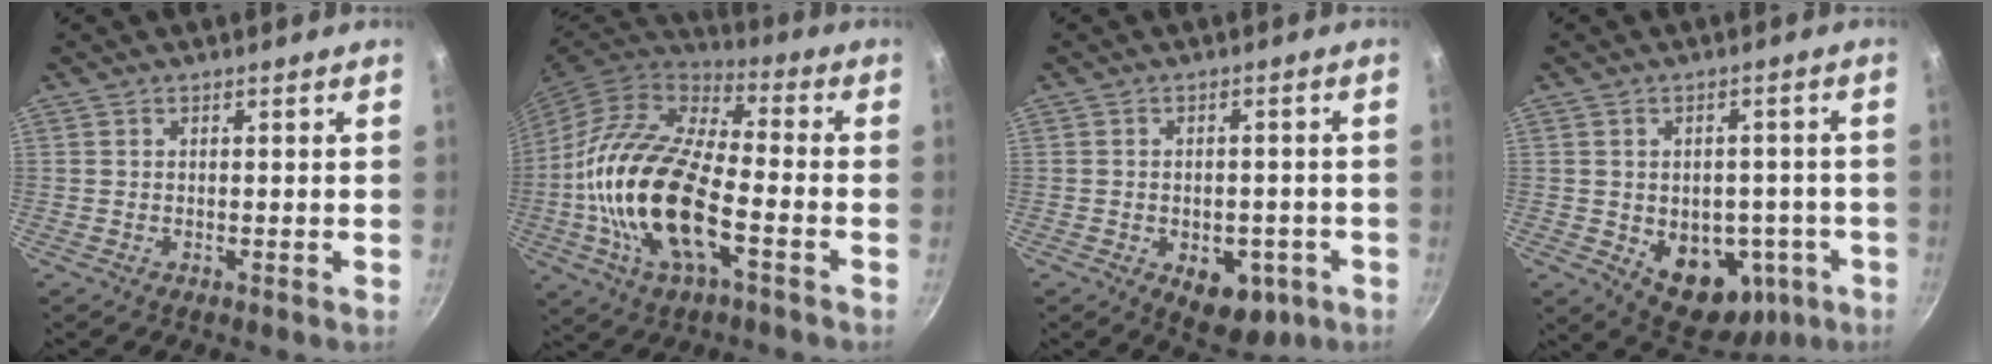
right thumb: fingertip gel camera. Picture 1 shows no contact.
{"total": 22.4, "force": [-5.1, 10.1, 19.3], "torque": [-0.368, 0.025, -0.108]}
{"total": 9.6, "force": [-3.5, 6.1, 6.5], "torque": [-0.048, 0.008, -0.035]}
{"total": 14.1, "force": [-3.8, 10.2, 8.9], "torque": [-0.076, 0.012, -0.028]}